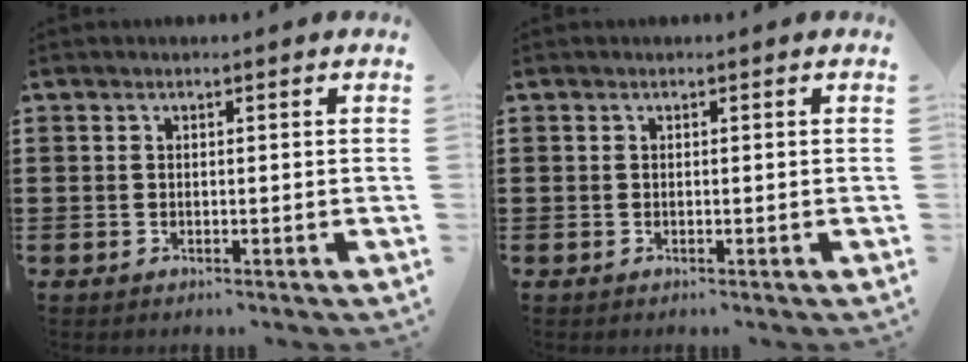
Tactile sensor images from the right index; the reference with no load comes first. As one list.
[{"total": 0.0}]